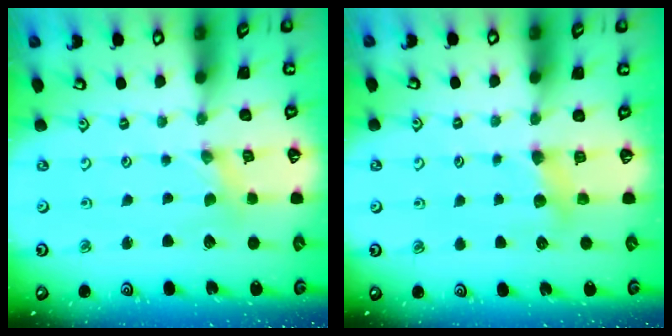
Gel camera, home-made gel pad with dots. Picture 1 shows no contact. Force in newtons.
{"total": 5.1, "press": 5.0, "slide": 0.8}